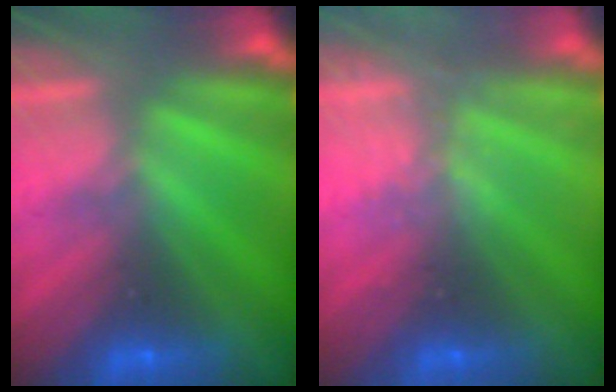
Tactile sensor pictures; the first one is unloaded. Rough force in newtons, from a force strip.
{"total": 2.2}